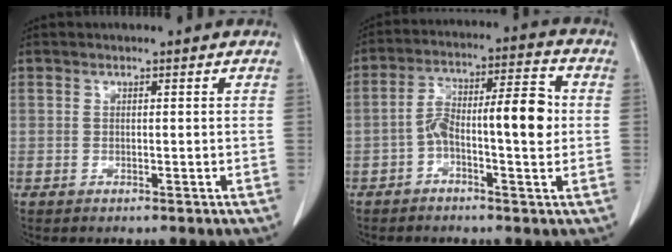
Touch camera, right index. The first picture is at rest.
{"total": 10.1, "force": [-1.1, 2.4, 9.8], "torque": [-0.165, 0.038, -0.018]}